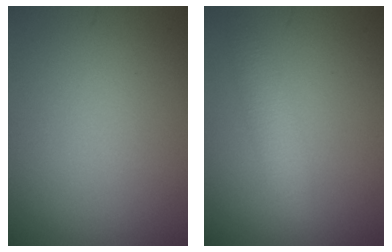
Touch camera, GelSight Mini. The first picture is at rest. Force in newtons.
{"total": 2.6, "press": 2.6, "slide": 0.2}